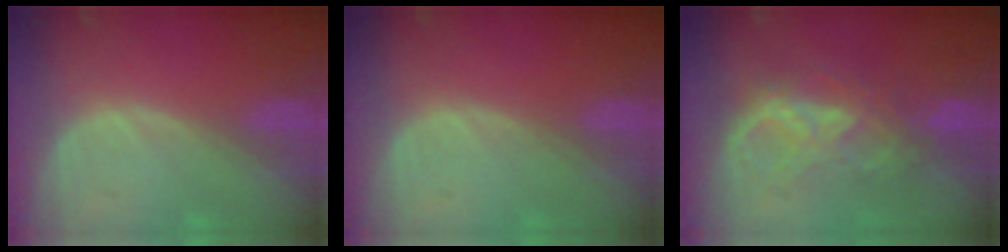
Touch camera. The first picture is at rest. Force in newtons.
{"total": 0.0}
{"total": 6.3, "press": 6.3, "slide": 0.7}